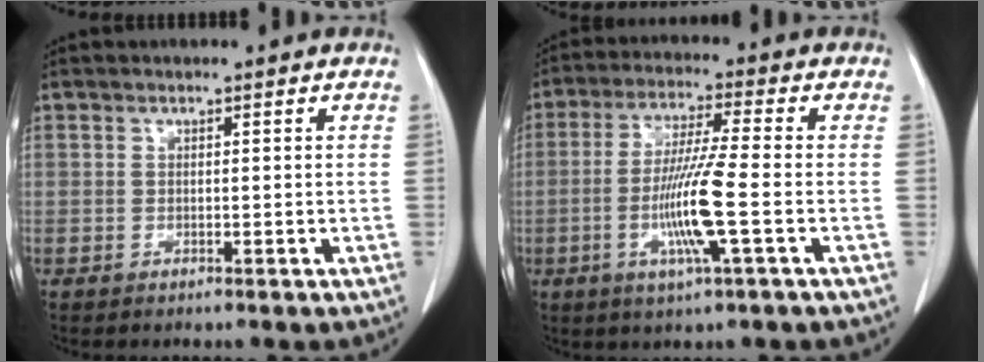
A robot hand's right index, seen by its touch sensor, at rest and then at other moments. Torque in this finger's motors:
{"motor_torque": [1.71, -0.41, 0.90, 0.13]}